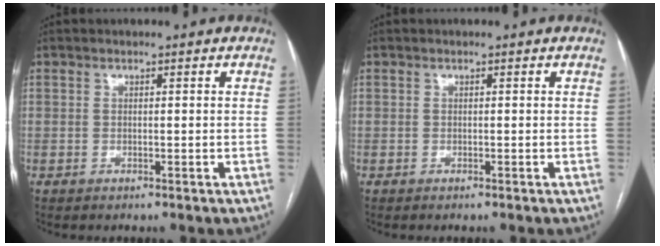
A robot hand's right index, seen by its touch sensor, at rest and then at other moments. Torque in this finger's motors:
{"motor_torque": [-0.08, -0.01, -0.03, 0.00]}